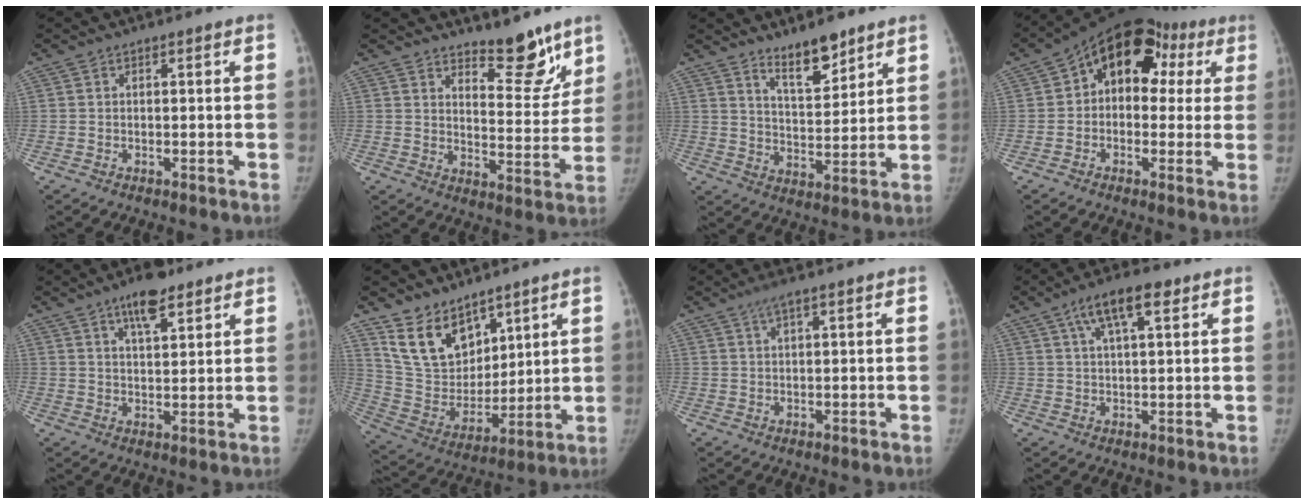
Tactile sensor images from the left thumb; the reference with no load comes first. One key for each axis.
{"total": 10.6, "fx": 8.3, "fy": 3.7, "fz": 5.4, "tx": -0.036, "ty": -0.071, "tz": 0.130}
{"total": 8.8, "fx": 6.7, "fy": 2.8, "fz": 4.8, "tx": -0.059, "ty": -0.059, "tz": 0.120}
{"total": 15.7, "fx": 4.6, "fy": 10.9, "fz": 10.4, "tx": -0.087, "ty": 0.038, "tz": 0.055}
{"total": 7.8, "fx": 5.1, "fy": 2.8, "fz": 5.2, "tx": -0.066, "ty": -0.027, "tz": 0.081}
{"total": 14.2, "fx": 9.9, "fy": 8.2, "fz": 5.9, "tx": -0.073, "ty": -0.062, "tz": 0.211}
{"total": 3.3, "fx": 2.3, "fy": 0.5, "fz": 2.4, "tx": -0.045, "ty": 0.000, "tz": 0.046}
{"total": 8.6, "fx": 4.5, "fy": 2.7, "fz": 6.7, "tx": -0.112, "ty": 0.002, "tz": 0.078}